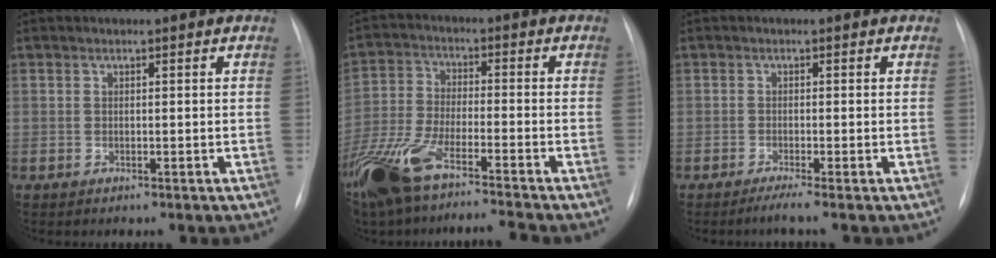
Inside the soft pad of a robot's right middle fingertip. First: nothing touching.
{"total": 15.1, "force": [-11.6, 1.4, 9.5], "torque": [-0.209, -0.031, -0.214]}
{"total": 1.7, "force": [-1.3, -0.6, 1.0], "torque": [-0.021, -0.002, -0.027]}